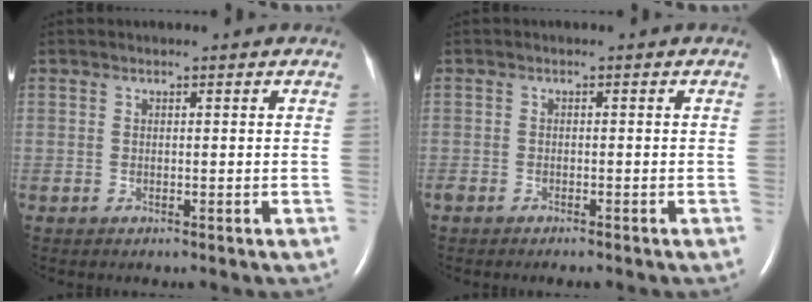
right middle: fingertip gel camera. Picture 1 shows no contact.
{"total": 1.7, "force": [-1.4, 0.4, 0.9], "torque": [-0.016, -0.002, -0.018]}